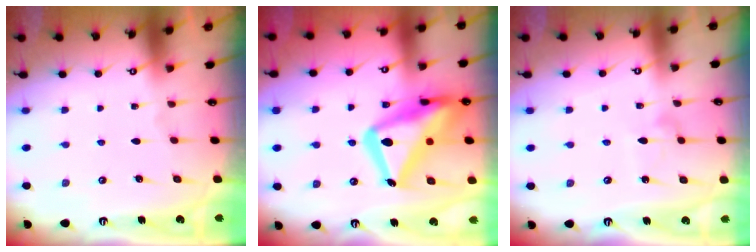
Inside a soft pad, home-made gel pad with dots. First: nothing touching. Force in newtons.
{"total": 24.5, "press": 24.4, "slide": 2.0}
{"total": 5.8, "press": 5.8, "slide": 0.4}